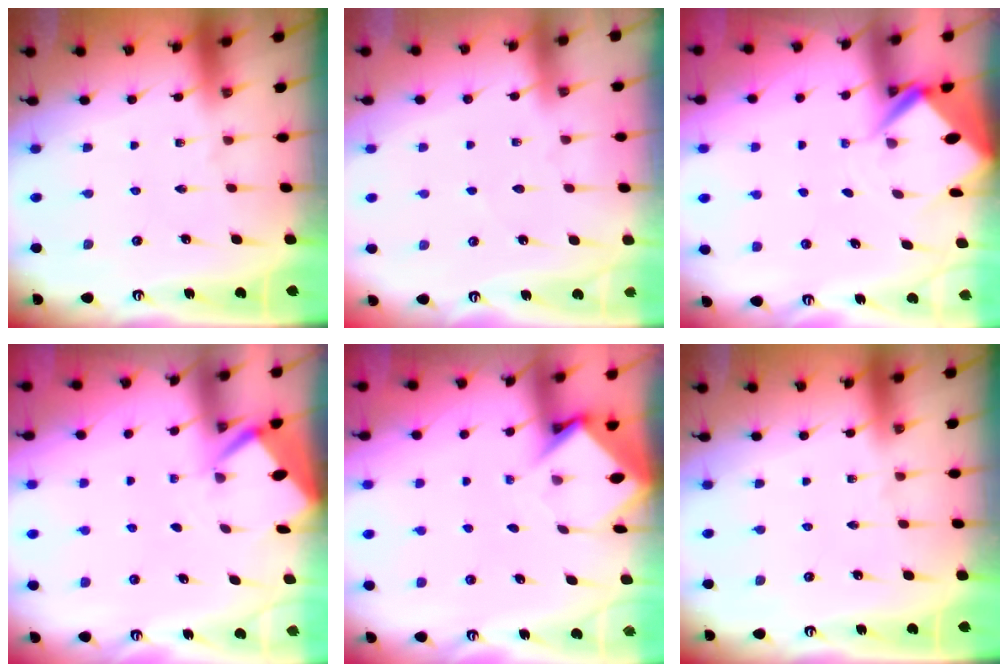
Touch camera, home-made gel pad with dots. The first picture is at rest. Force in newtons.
{"total": 2.7, "press": 2.6, "slide": 0.3}
{"total": 4.7, "press": 4.7, "slide": 0.4}
{"total": 2.6, "press": 2.6, "slide": 0.3}
{"total": 3.9, "press": 3.9, "slide": 0.3}
{"total": 0.0}